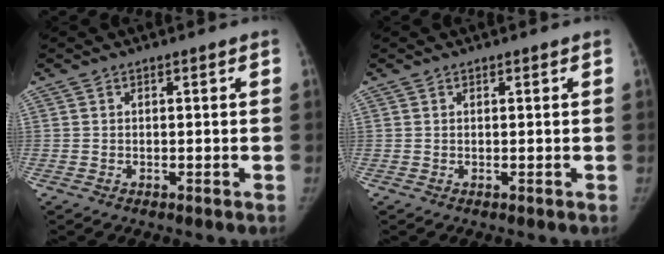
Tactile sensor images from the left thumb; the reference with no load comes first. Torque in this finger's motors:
{"motor_torque": [0.09, 0.03, 0.06, -0.14, 0.01]}